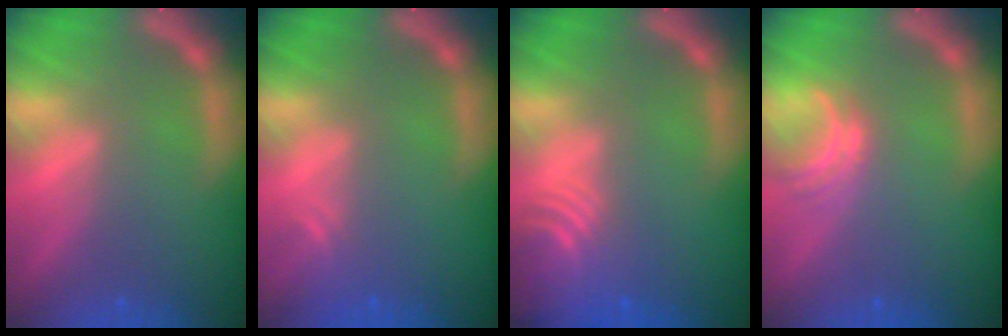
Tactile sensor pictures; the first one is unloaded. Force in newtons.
{"total": 1.5}
{"total": 6.5}
{"total": 2.5}